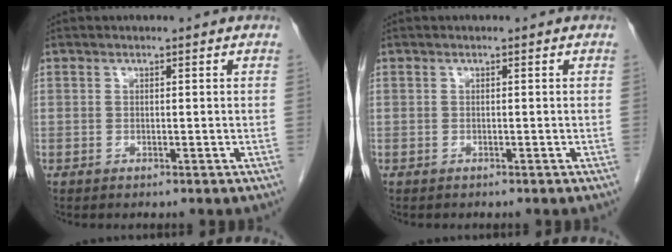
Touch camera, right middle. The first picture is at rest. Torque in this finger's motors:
{"motor_torque": [0.00, -0.04, 0.00, -0.01]}